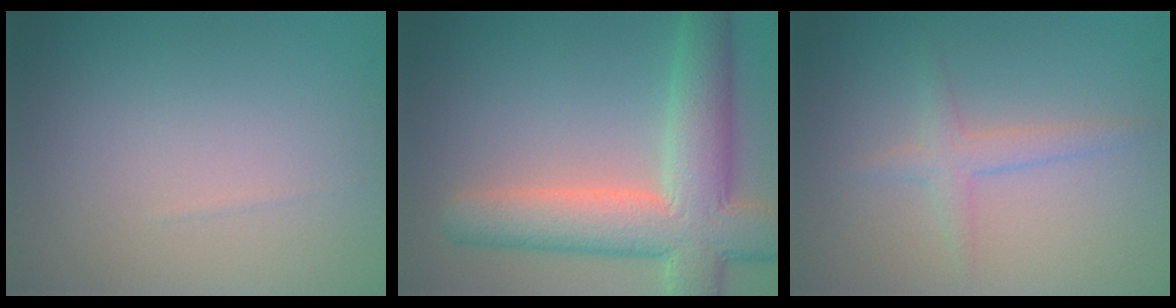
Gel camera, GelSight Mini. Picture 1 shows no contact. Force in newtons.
{"total": 9.3, "press": 9.3, "slide": 0.6}
{"total": 1.9, "press": 1.9, "slide": 0.1}